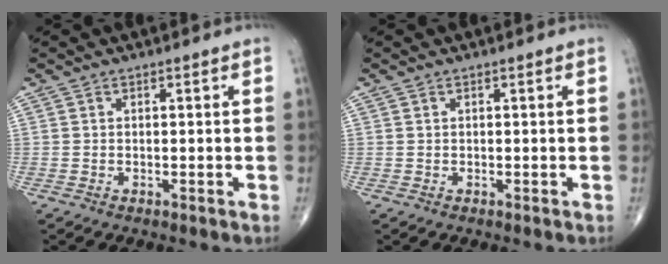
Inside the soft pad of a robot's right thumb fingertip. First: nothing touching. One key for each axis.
{"total": 0.0}